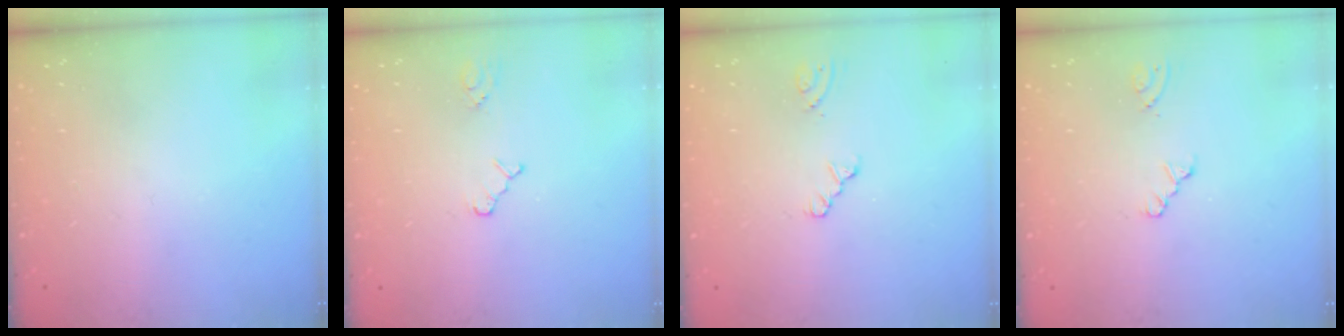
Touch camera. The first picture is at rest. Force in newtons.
{"total": 2.8, "press": 2.8, "slide": 0.4}
{"total": 0.7, "press": 0.7, "slide": 0.2}
{"total": 0.0}